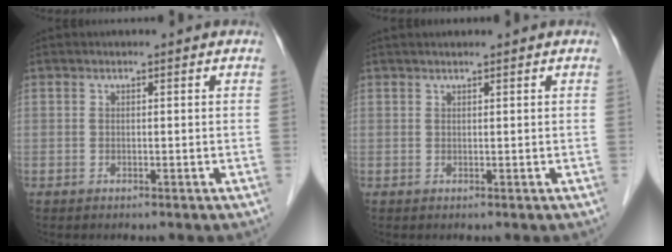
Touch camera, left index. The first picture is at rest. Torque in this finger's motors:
{"motor_torque": [0.44, -0.48, 0.03, -0.01]}